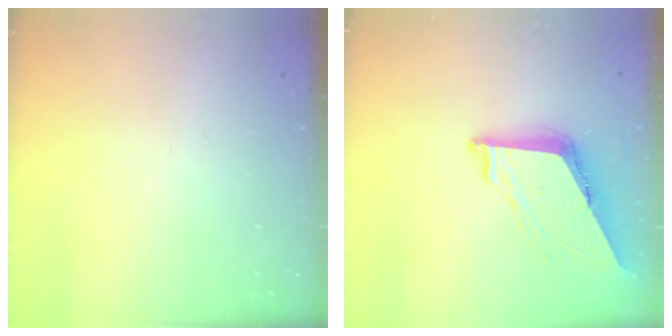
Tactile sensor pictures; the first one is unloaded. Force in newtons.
{"total": 8.4, "press": 8.4, "slide": 0.6}